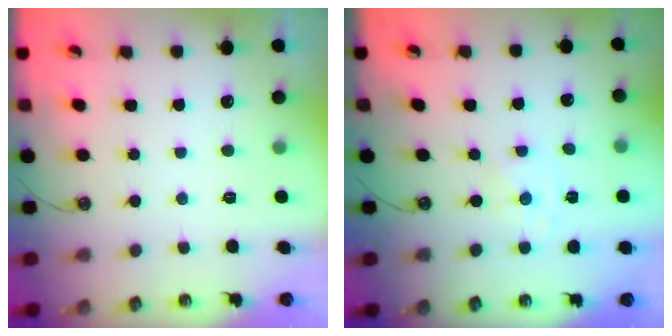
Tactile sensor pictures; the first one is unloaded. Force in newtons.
{"total": 1.5, "press": 1.5, "slide": 0.2}